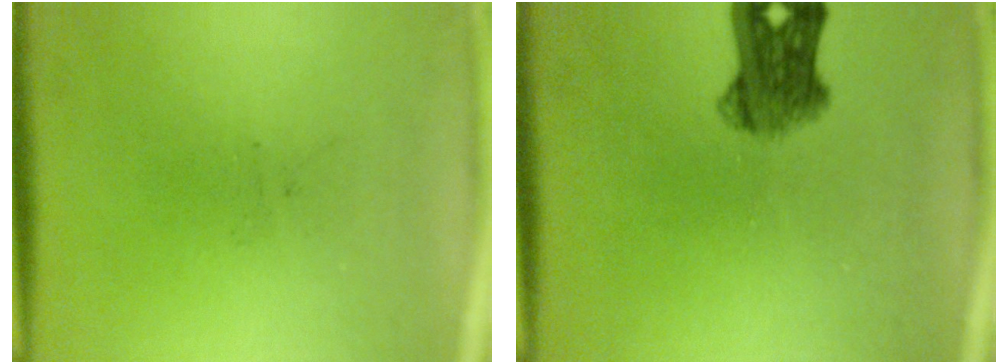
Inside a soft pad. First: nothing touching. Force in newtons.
{"total": 5.7}